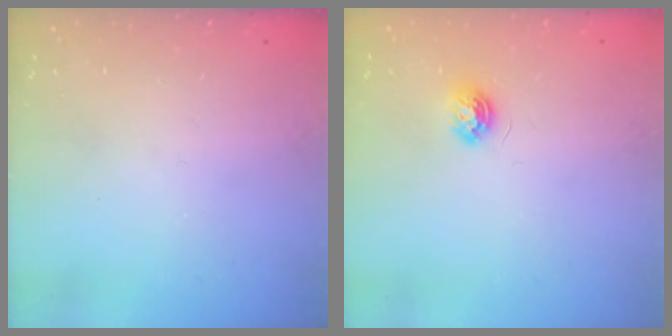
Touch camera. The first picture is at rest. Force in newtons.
{"total": 4.8, "press": 4.8, "slide": 0.6}